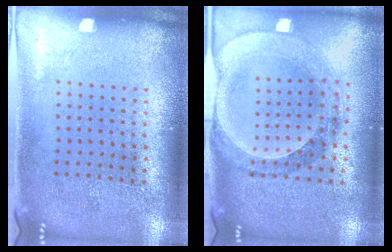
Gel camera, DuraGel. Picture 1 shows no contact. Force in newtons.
{"total": 1.5, "press": 1.5, "slide": 0.3}